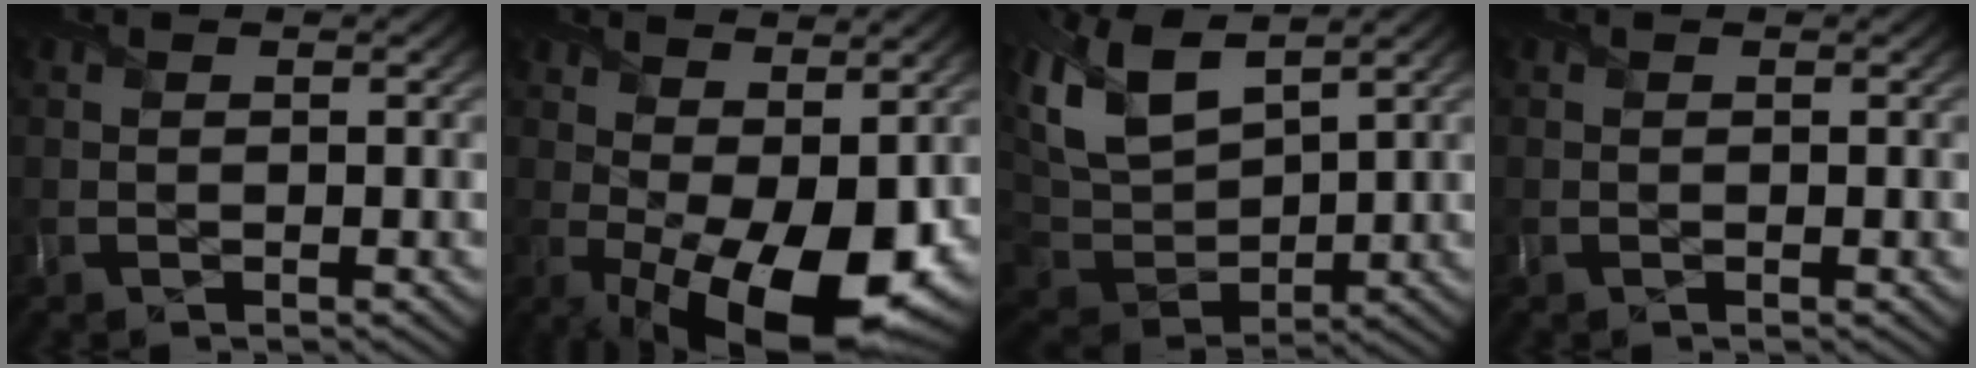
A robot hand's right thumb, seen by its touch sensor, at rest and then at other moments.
{"total": 14.7, "force": [-1.8, 7.3, 12.6], "torque": [-0.201, -0.041, 0.006]}
{"total": 11.3, "force": [6.3, 5.6, 7.5], "torque": [-0.210, 0.014, 0.126]}
{"total": 0.0}